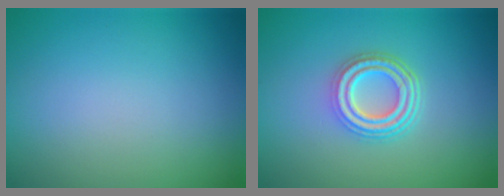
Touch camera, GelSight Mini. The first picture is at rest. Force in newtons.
{"total": 4.6, "press": 3.3, "slide": 3.2}